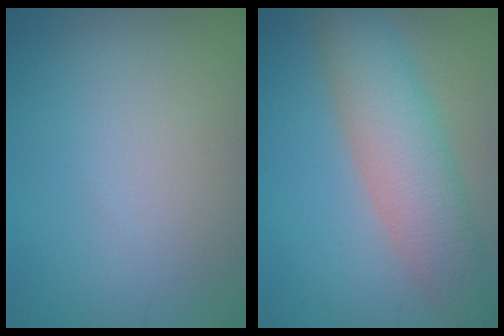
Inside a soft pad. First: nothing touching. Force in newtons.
{"total": 6.3, "press": 6.3, "slide": 0.4}